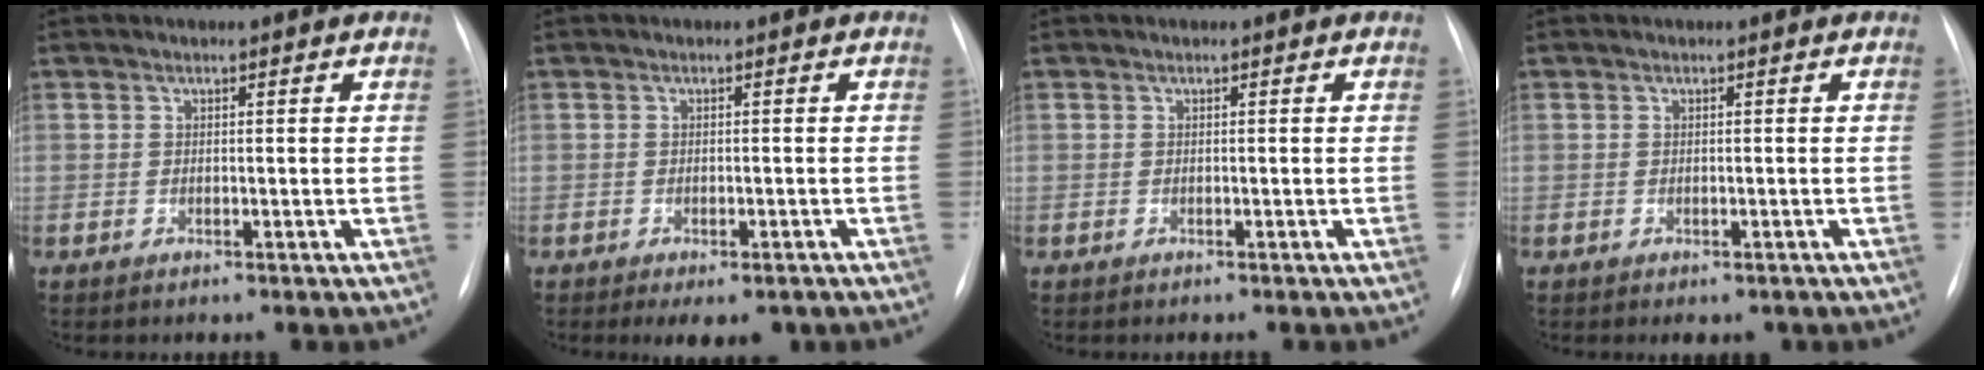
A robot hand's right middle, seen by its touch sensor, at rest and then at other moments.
{"total": 4.1, "force": [-2.8, 1.8, 2.4], "torque": [-0.025, -0.004, -0.033]}
{"total": 0.7, "force": [-0.6, 0.1, 0.3], "torque": [-0.002, 0.000, -0.009]}
{"total": 1.7, "force": [-1.2, 1.0, 0.7], "torque": [-0.005, 0.000, -0.008]}